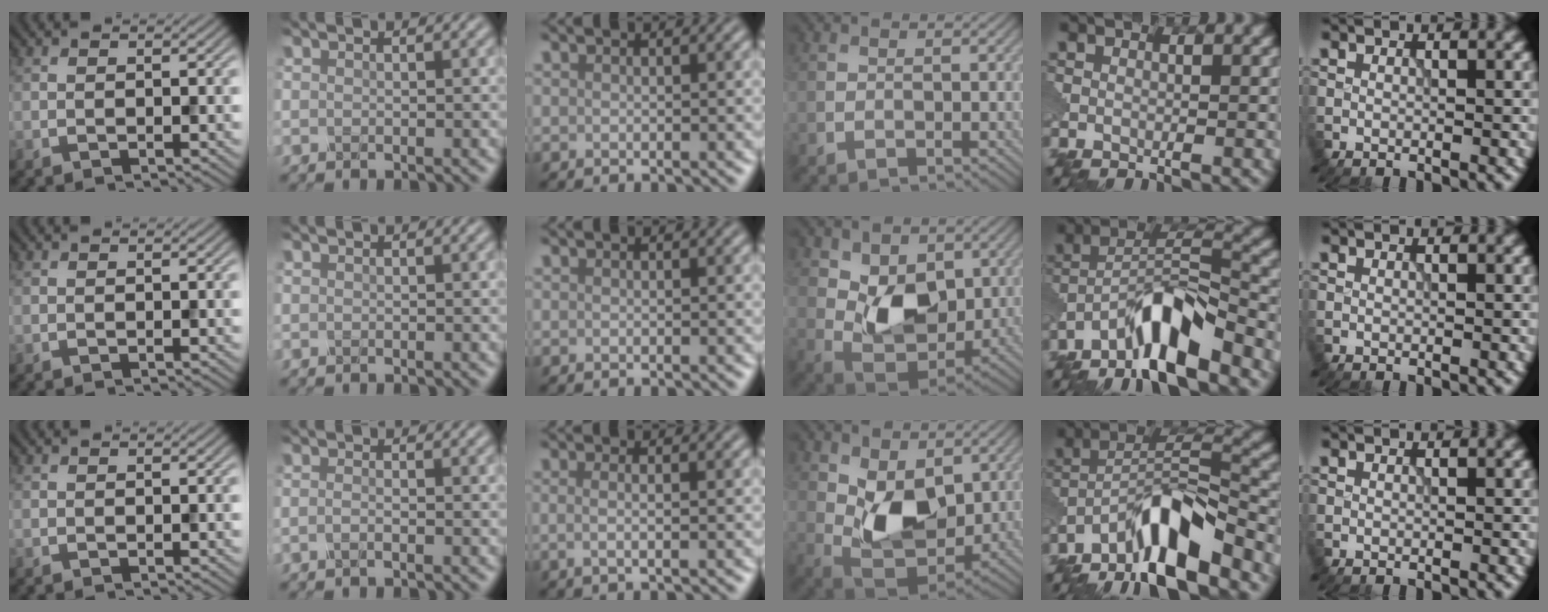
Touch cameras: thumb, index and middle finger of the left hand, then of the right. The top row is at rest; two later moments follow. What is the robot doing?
{"motion": "insert", "object": "pin"}